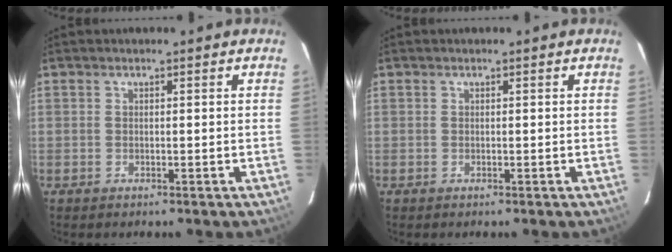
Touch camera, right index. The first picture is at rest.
{"total": 0.0}